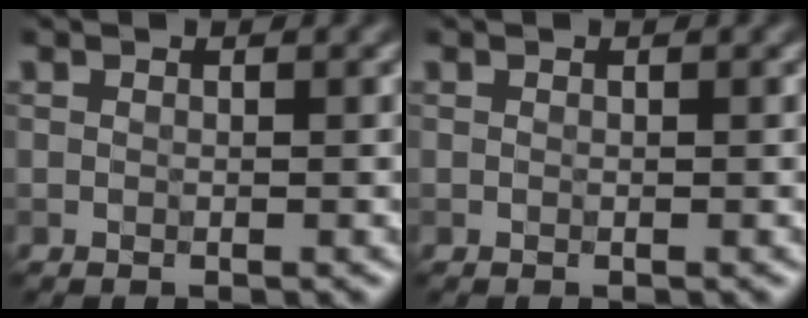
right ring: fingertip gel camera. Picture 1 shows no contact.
{"total": 0.0}